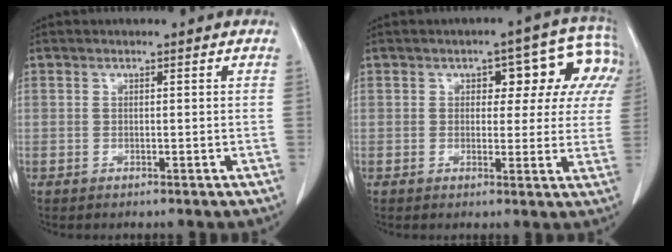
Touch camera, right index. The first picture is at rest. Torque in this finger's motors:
{"motor_torque": [0.23, 0.07, 0.12, 0.03]}